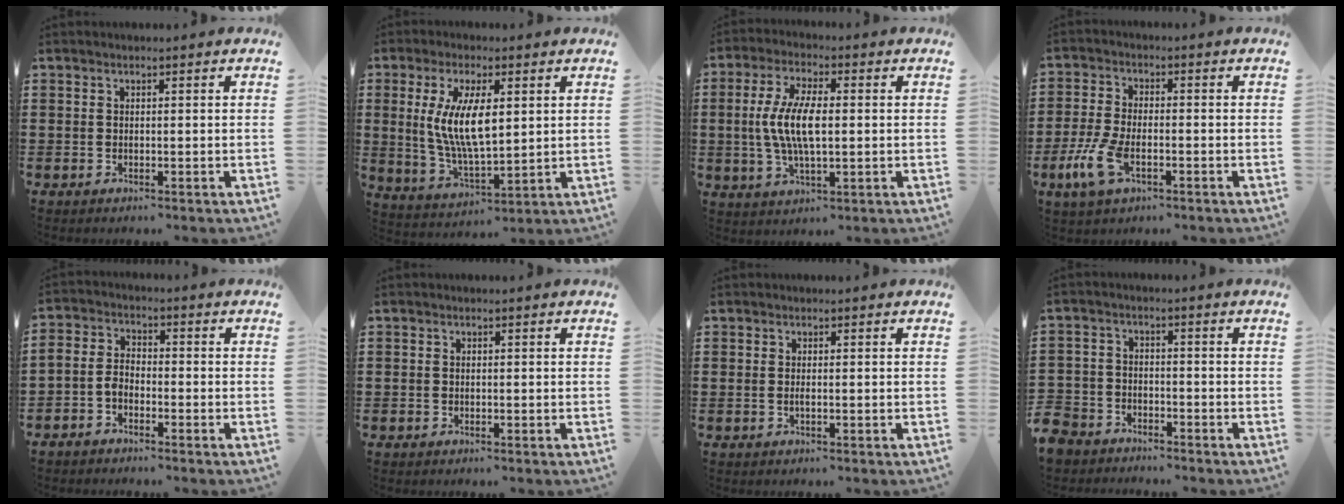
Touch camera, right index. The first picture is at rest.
{"total": 9.6, "force": [1.8, 3.6, 8.7], "torque": [-0.182, 0.004, 0.030]}
{"total": 8.6, "force": [0.0, 3.1, 8.0], "torque": [-0.180, -0.003, -0.009]}
{"total": 7.3, "force": [-2.7, 3.3, 5.9], "torque": [-0.153, -0.012, -0.058]}
{"total": 3.1, "force": [-2.5, 1.5, 1.2], "torque": [-0.033, 0.004, -0.054]}
{"total": 0.5, "force": [-0.4, 0.3, 0.1], "torque": [-0.001, 0.001, -0.010]}
{"total": 0.7, "force": [-0.2, 0.0, 0.6], "torque": [-0.011, -0.004, -0.003]}
{"total": 4.6, "force": [-4.2, 1.7, 0.0], "torque": [-0.034, -0.002, -0.098]}